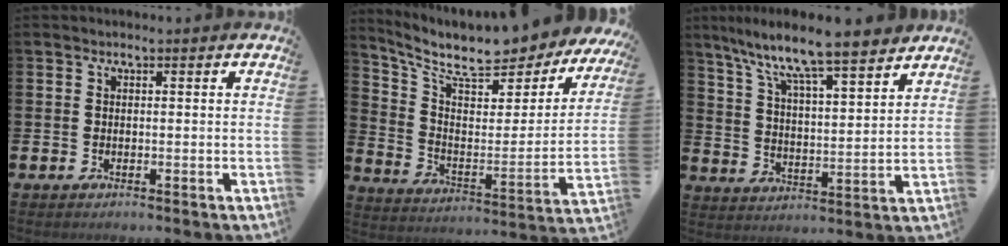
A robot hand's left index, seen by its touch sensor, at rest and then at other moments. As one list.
[{"total": 9.3, "force": [8.3, 2.2, 3.6], "torque": [-0.095, -0.071, 0.134]}, {"total": 9.4, "force": [8.5, 0.4, 3.9], "torque": [-0.107, -0.056, 0.145]}]